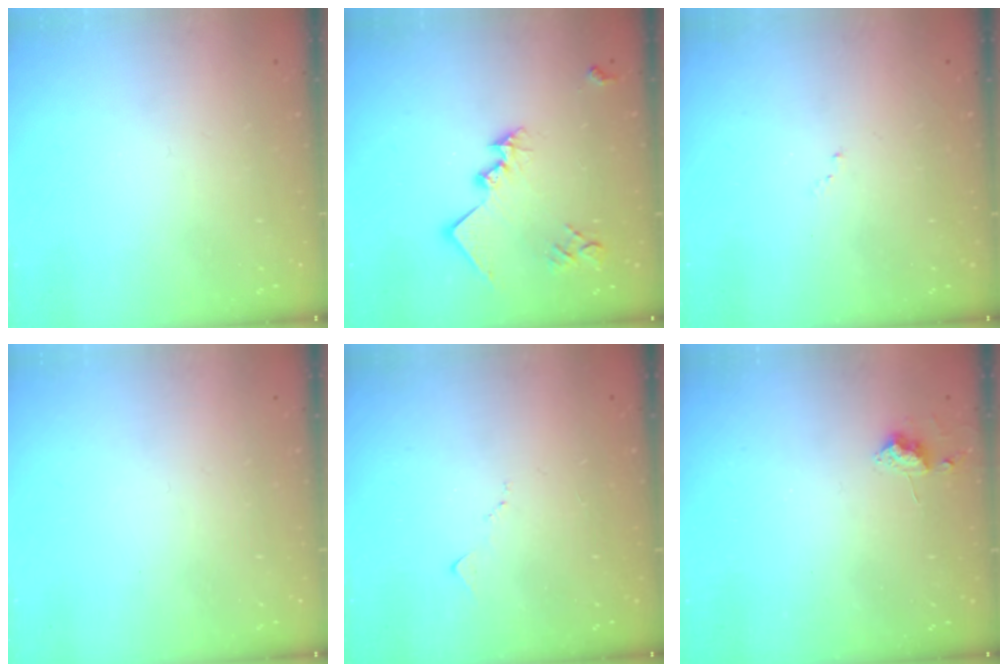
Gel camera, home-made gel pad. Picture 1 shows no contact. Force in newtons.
{"total": 15.7, "press": 15.7, "slide": 0.5}
{"total": 7.6, "press": 7.5, "slide": 1.0}
{"total": 0.0}
{"total": 5.9, "press": 5.8, "slide": 0.8}
{"total": 8.3, "press": 8.3, "slide": 0.7}